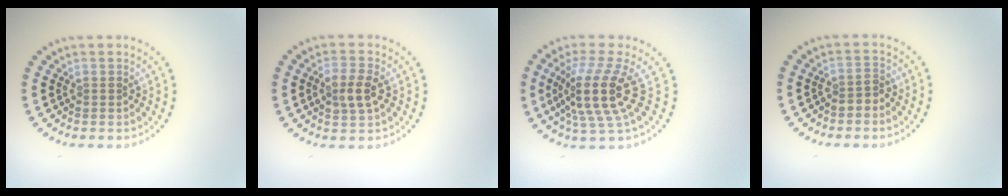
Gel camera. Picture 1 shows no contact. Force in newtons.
{"total": 2.7, "press": 2.7, "slide": 0.4}
{"total": 5.0, "press": 3.7, "slide": 3.4}
{"total": 1.4, "press": 1.2, "slide": 0.7}